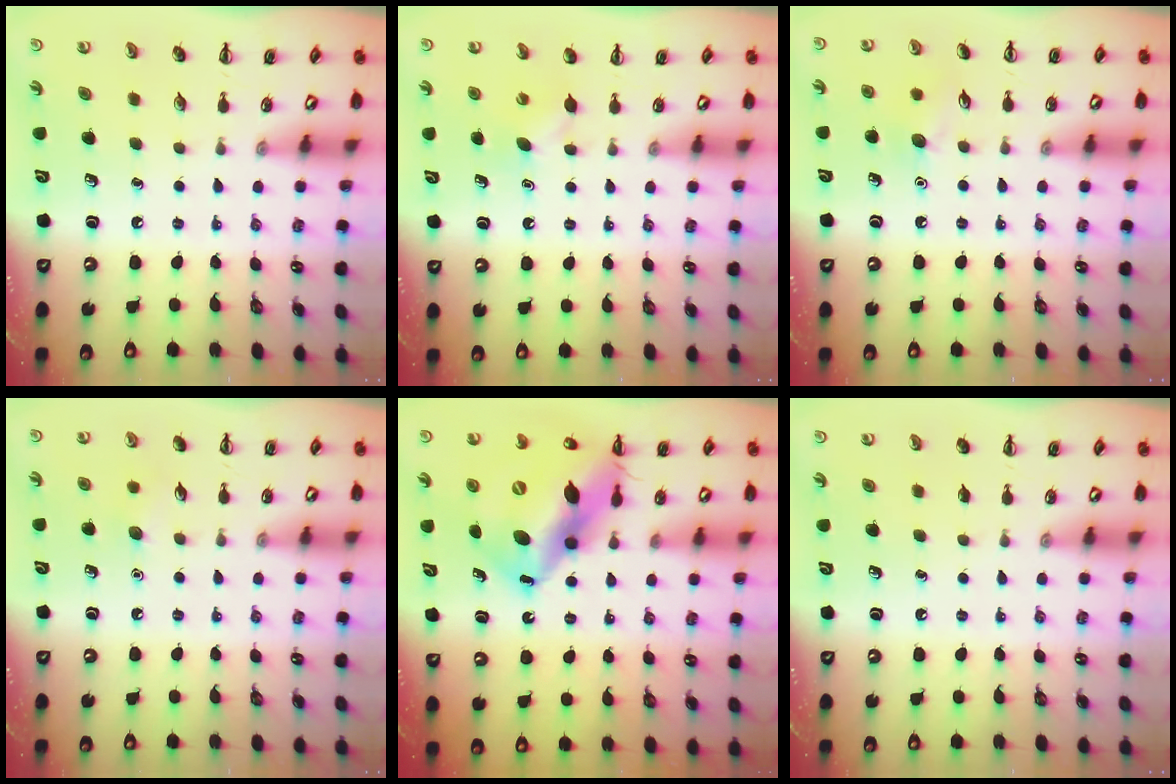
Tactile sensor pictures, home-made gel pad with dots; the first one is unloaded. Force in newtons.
{"total": 3.8, "press": 3.7, "slide": 1.0}
{"total": 6.8, "press": 6.6, "slide": 1.7}
{"total": 5.0, "press": 4.9, "slide": 1.3}
{"total": 19.4, "press": 18.7, "slide": 5.1}
{"total": 0.0}